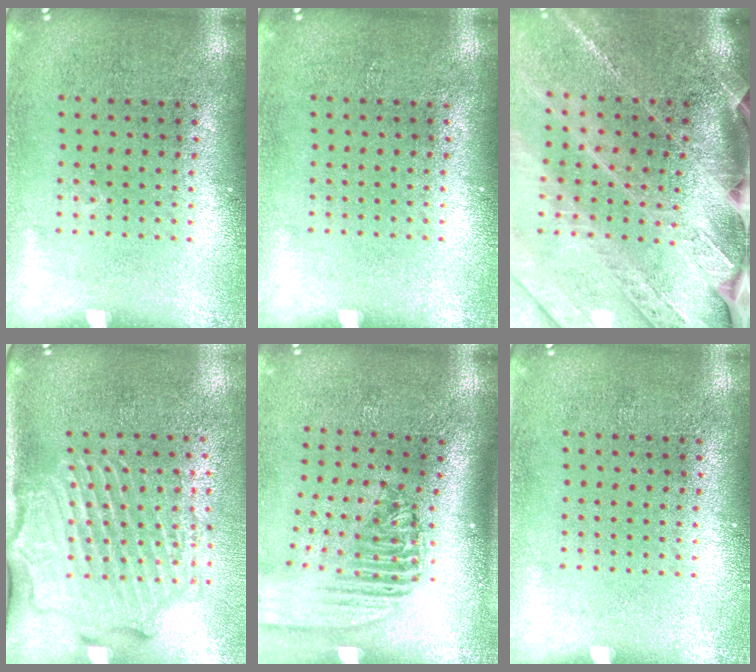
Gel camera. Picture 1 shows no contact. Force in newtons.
{"total": 0.0}
{"total": 3.9, "press": 3.2, "slide": 2.2}
{"total": 2.7, "press": 2.2, "slide": 1.7}
{"total": 2.3, "press": 1.8, "slide": 1.5}
{"total": 0.0}